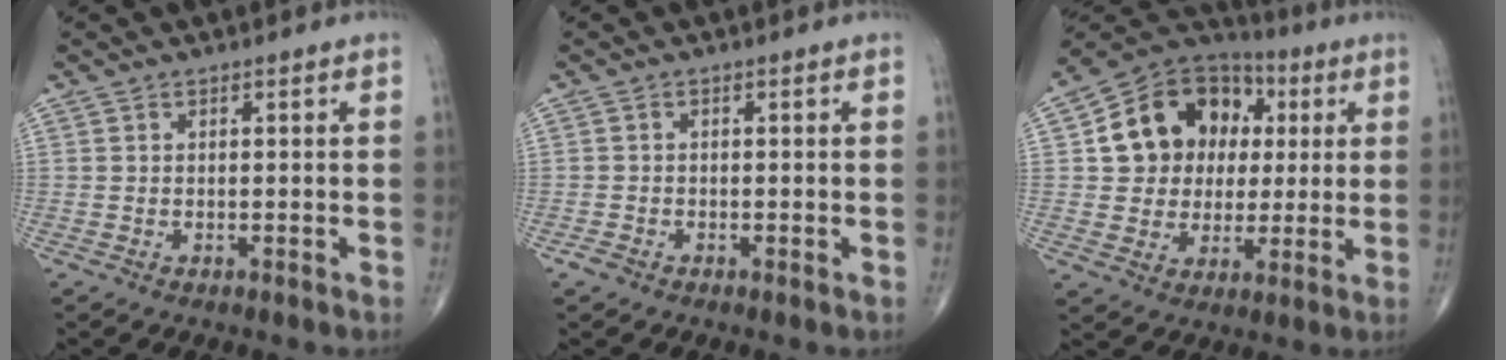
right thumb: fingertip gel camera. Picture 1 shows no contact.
{"total": 1.3, "force": [-0.8, 0.8, 0.6], "torque": [-0.013, -0.001, -0.018]}
{"total": 17.0, "force": [3.3, 14.0, 9.1], "torque": [-0.114, 0.020, 0.057]}